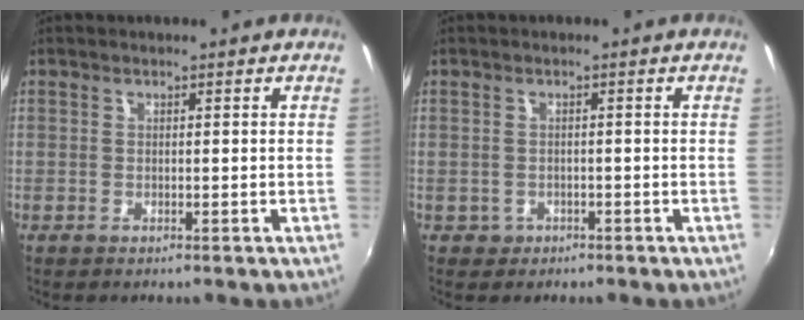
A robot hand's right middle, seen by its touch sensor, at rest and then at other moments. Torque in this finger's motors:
{"motor_torque": [-0.09, -0.09, -0.10, -0.02]}